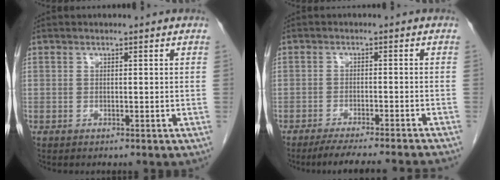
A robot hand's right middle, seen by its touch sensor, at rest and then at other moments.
{"total": 12.0, "force": [-11.0, -0.3, 4.9], "torque": [-0.053, -0.018, -0.149]}